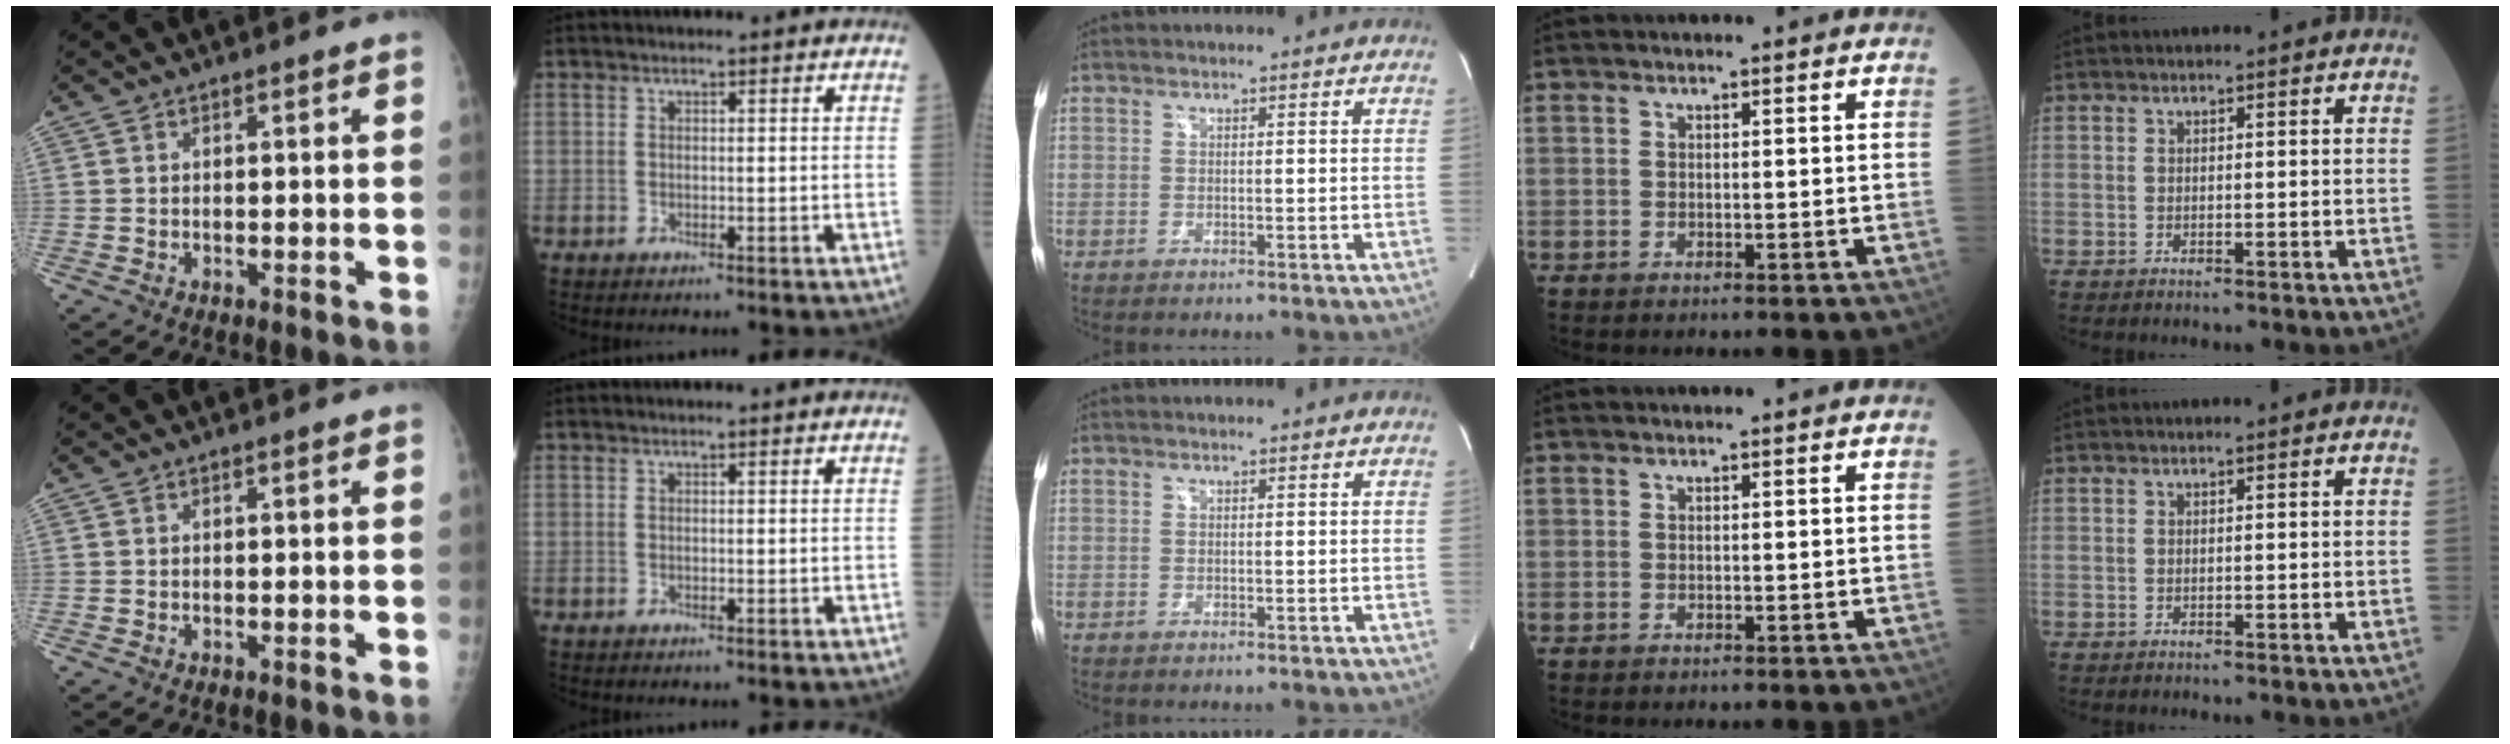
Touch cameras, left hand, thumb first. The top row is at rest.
{}